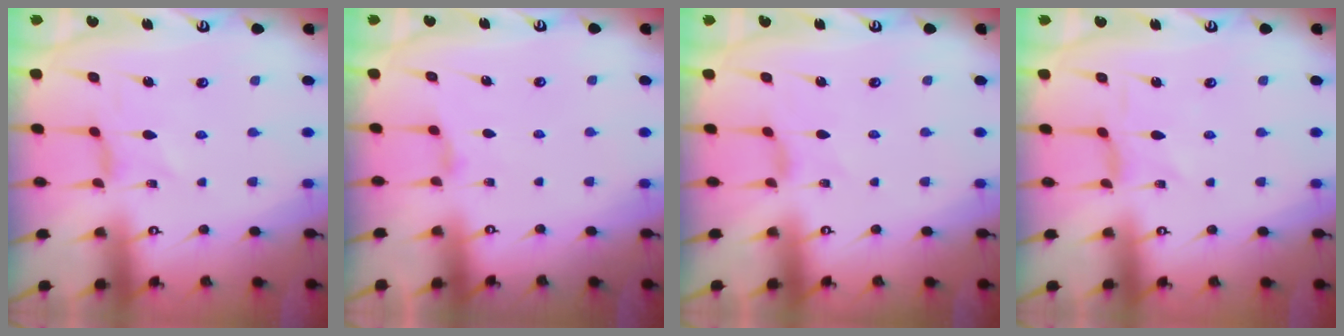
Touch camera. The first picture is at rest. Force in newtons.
{"total": 2.3, "press": 2.3, "slide": 0.4}
{"total": 1.5, "press": 1.4, "slide": 0.4}
{"total": 0.7, "press": 0.6, "slide": 0.3}